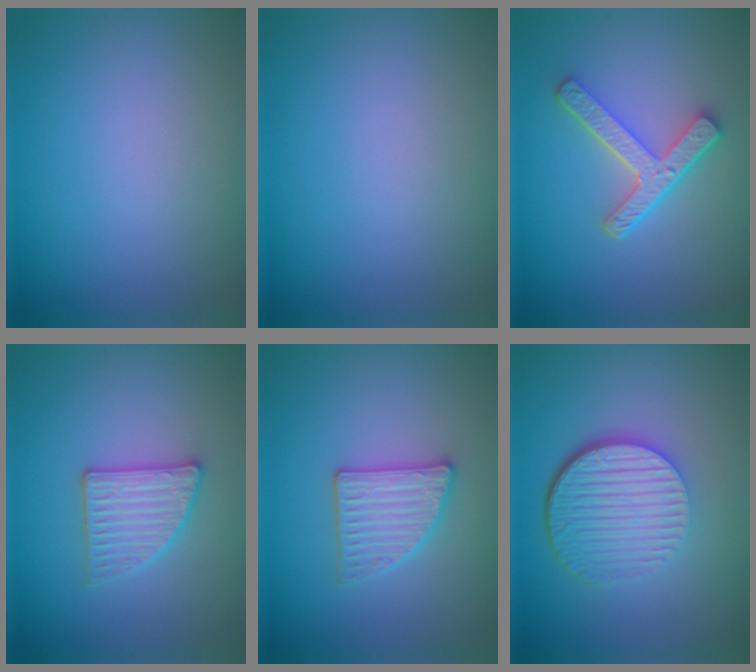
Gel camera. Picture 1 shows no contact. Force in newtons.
{"total": 0.0}
{"total": 4.2, "press": 3.3, "slide": 2.5}
{"total": 2.8, "press": 2.8, "slide": 0.4}
{"total": 2.8, "press": 2.8, "slide": 0.4}
{"total": 6.3, "press": 4.2, "slide": 4.6}